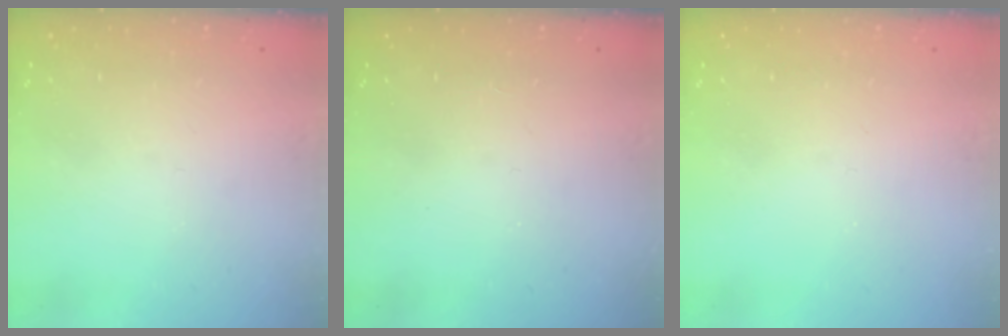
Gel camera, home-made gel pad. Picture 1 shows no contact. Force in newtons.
{"total": 2.8, "press": 2.8, "slide": 0.4}
{"total": 2.2, "press": 2.1, "slide": 0.4}